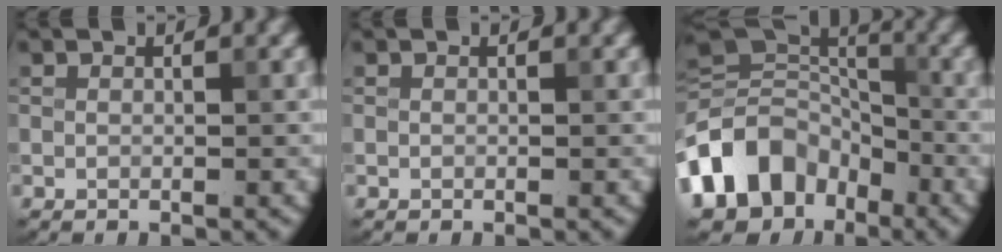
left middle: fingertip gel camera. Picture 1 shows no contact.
{"total": 0.0}
{"total": 10.5, "force": [-4.6, 7.9, 5.1], "torque": [-0.098, 0.001, -0.098]}